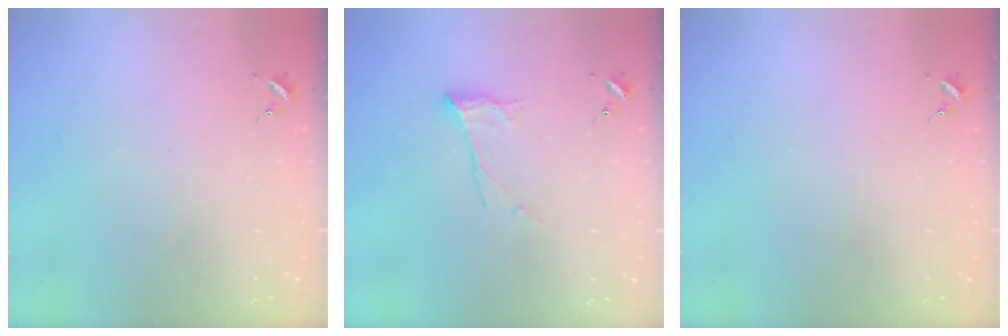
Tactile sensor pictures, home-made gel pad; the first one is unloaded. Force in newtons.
{"total": 9.6, "press": 9.6, "slide": 0.4}
{"total": 0.0}